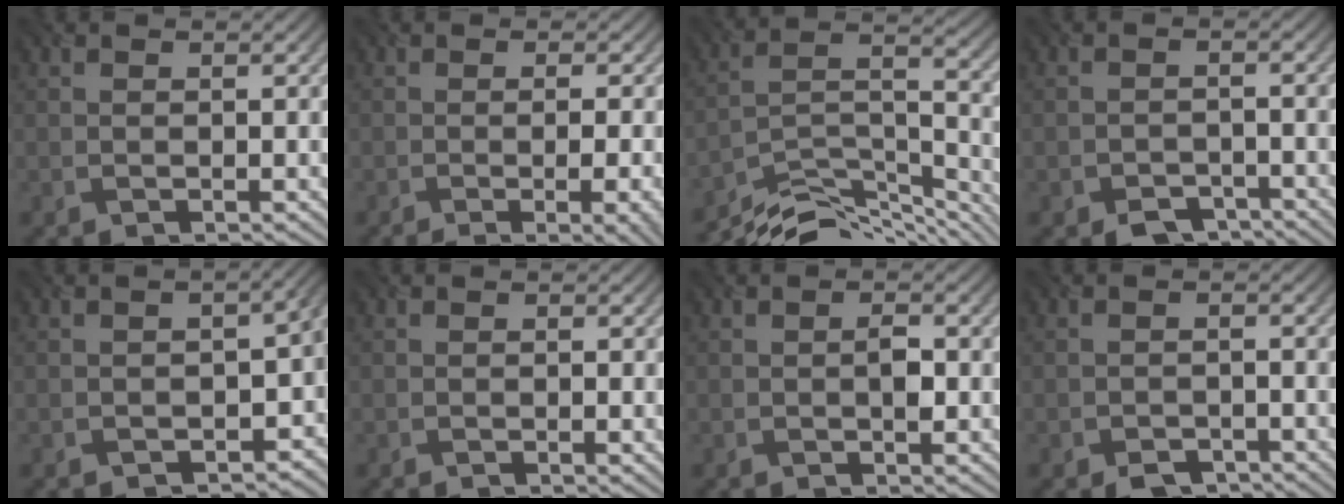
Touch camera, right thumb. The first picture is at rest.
{"total": 7.6, "force": [-2.5, 2.2, 6.8], "torque": [-0.083, -0.005, -0.028]}
{"total": 11.9, "force": [-9.7, 3.3, 6.2], "torque": [-0.119, -0.006, -0.169]}
{"total": 3.9, "force": [-3.1, 1.9, 1.6], "torque": [-0.025, -0.006, -0.053]}
{"total": 7.7, "force": [-2.7, 5.0, 5.2], "torque": [-0.054, -0.040, -0.029]}
{"total": 1.0, "force": [-0.4, 0.2, 0.9], "torque": [-0.014, -0.001, -0.005]}
{"total": 1.6, "force": [-0.2, 0.6, 1.4], "torque": [-0.021, 0.003, -0.004]}
{"total": 3.3, "force": [-2.6, 1.6, 1.4], "torque": [-0.023, -0.003, -0.045]}